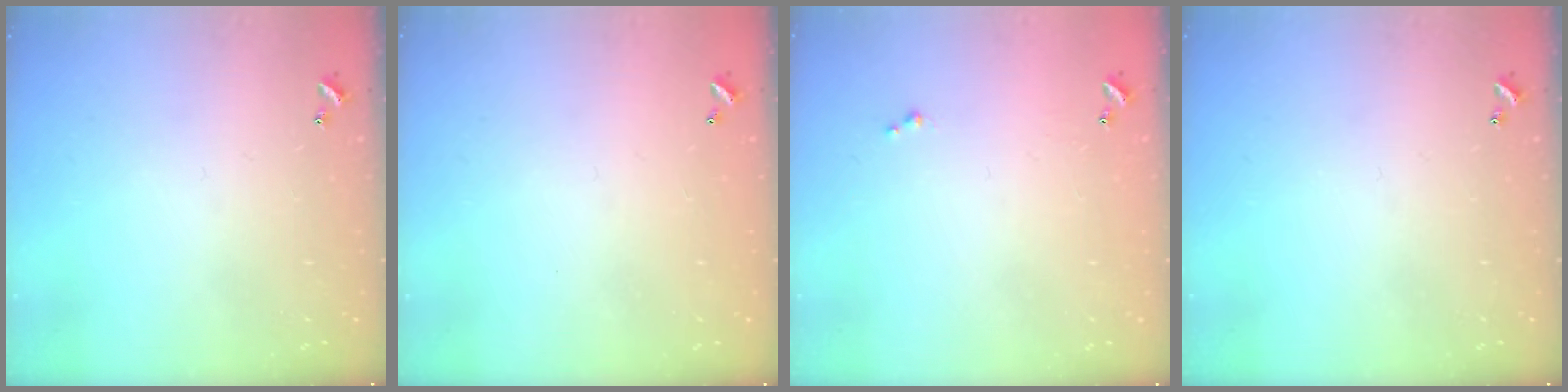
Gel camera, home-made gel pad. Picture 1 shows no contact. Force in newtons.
{"total": 2.9, "press": 2.9, "slide": 0.1}
{"total": 1.2, "press": 1.2, "slide": 0.2}
{"total": 0.0}